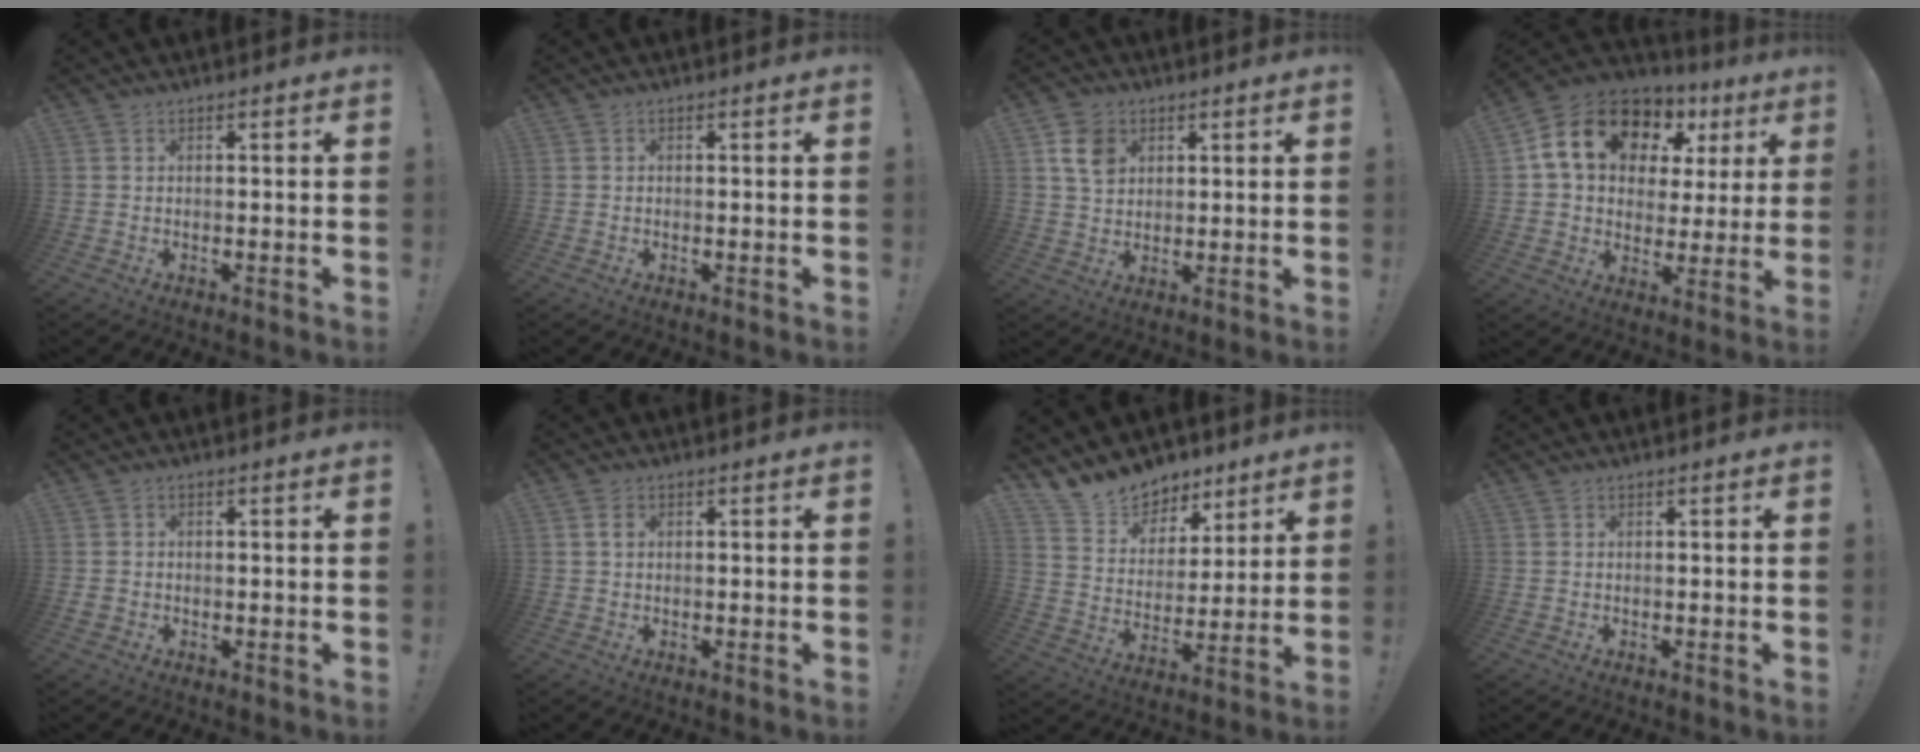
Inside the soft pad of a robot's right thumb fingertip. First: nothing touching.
{"total": 0.0}
{"total": 7.9, "force": [3.2, 6.1, 3.8], "torque": [-0.046, -0.005, 0.062]}
{"total": 18.4, "force": [9.2, 12.2, 10.3], "torque": [-0.172, -0.034, 0.176]}
{"total": 1.2, "force": [-0.4, 1.1, 0.4], "torque": [-0.005, 0.003, -0.007]}
{"total": 1.5, "force": [0.5, 1.0, 0.9], "torque": [-0.013, 0.001, 0.007]}
{"total": 11.7, "force": [9.7, 6.4, 1.3], "torque": [-0.039, -0.081, 0.184]}
{"total": 0.0}